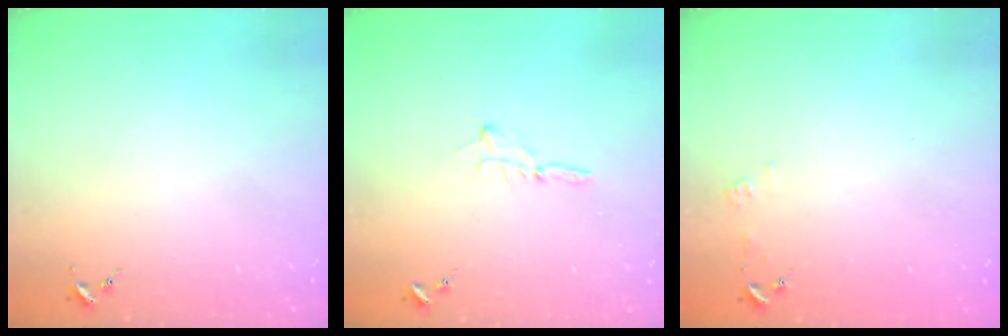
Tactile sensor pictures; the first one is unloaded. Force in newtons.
{"total": 2.3, "press": 2.3, "slide": 0.2}
{"total": 4.2, "press": 4.2, "slide": 0.5}